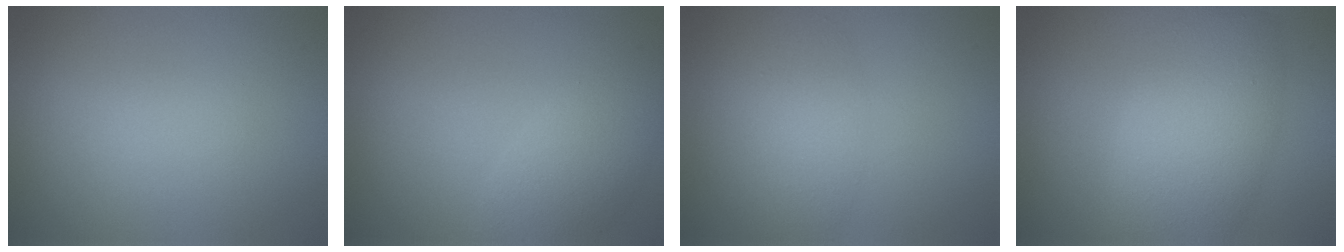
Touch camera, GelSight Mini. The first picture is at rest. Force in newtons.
{"total": 3.8, "press": 3.8, "slide": 0.4}
{"total": 3.0, "press": 3.0, "slide": 0.1}
{"total": 7.0, "press": 7.0, "slide": 0.3}